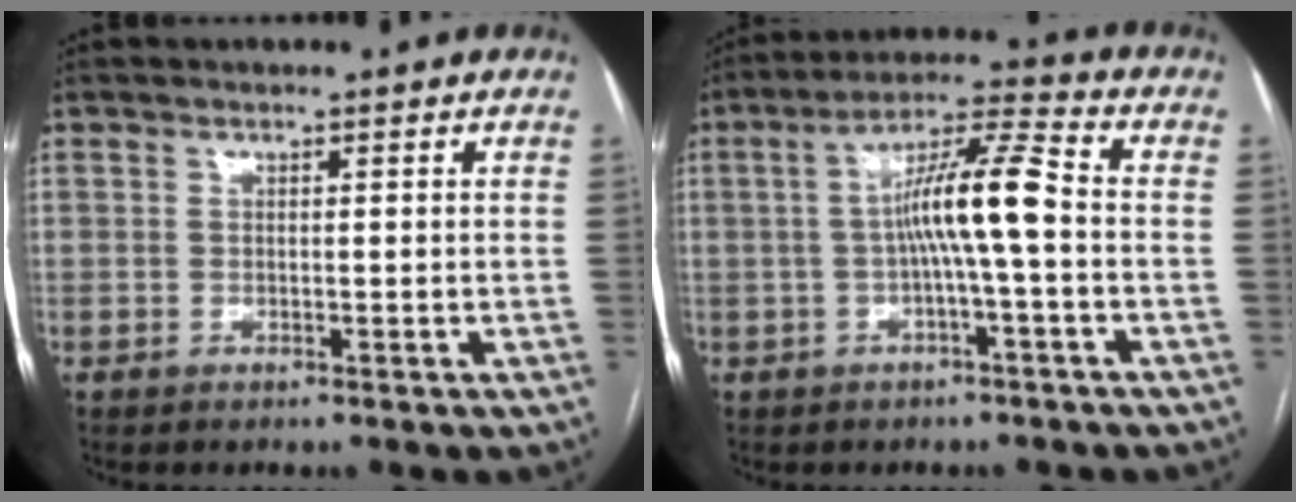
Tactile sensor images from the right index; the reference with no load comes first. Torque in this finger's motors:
{"motor_torque": [1.39, -0.34, 0.74, 0.19]}